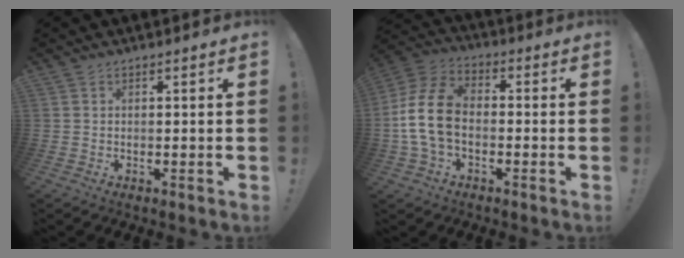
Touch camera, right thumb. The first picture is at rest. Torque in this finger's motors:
{"motor_torque": [0.23, 0.62, 0.77, 0.40, 0.38]}